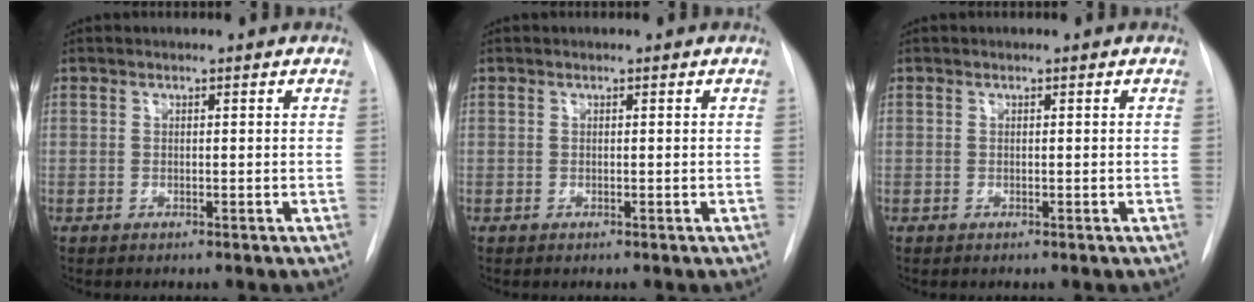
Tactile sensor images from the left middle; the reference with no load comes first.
{"total": 0.0}
{"total": 0.0}